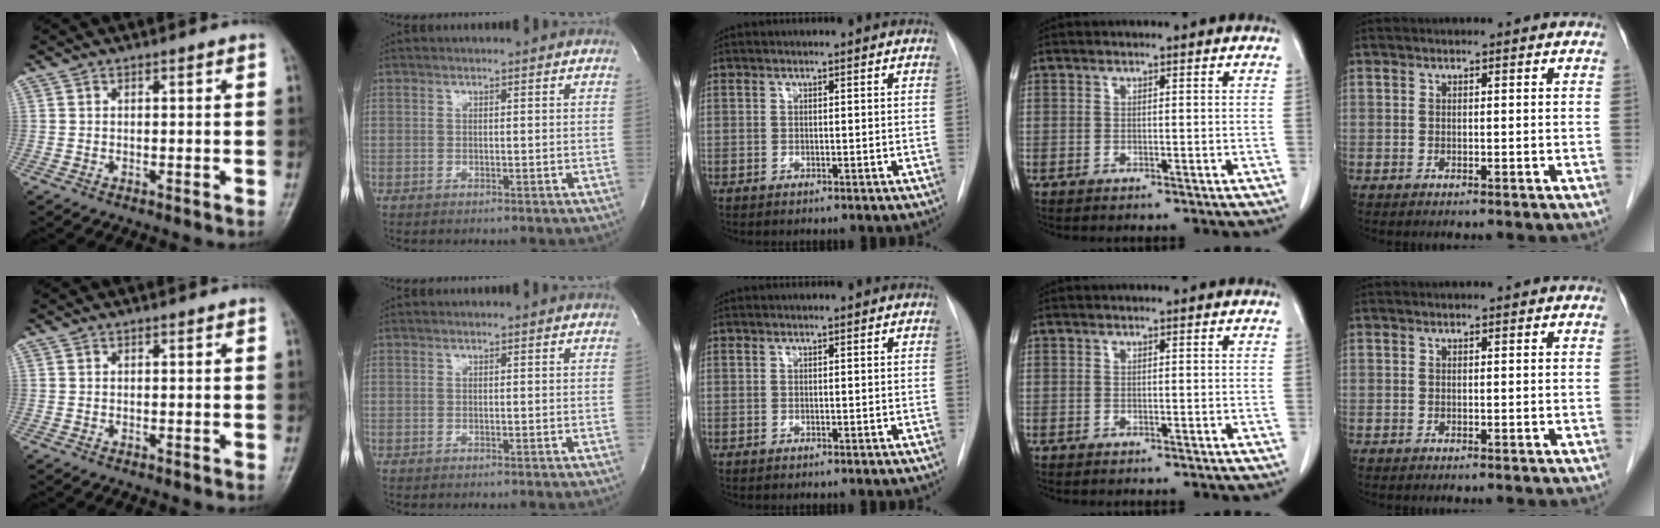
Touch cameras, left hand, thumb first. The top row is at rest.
{}